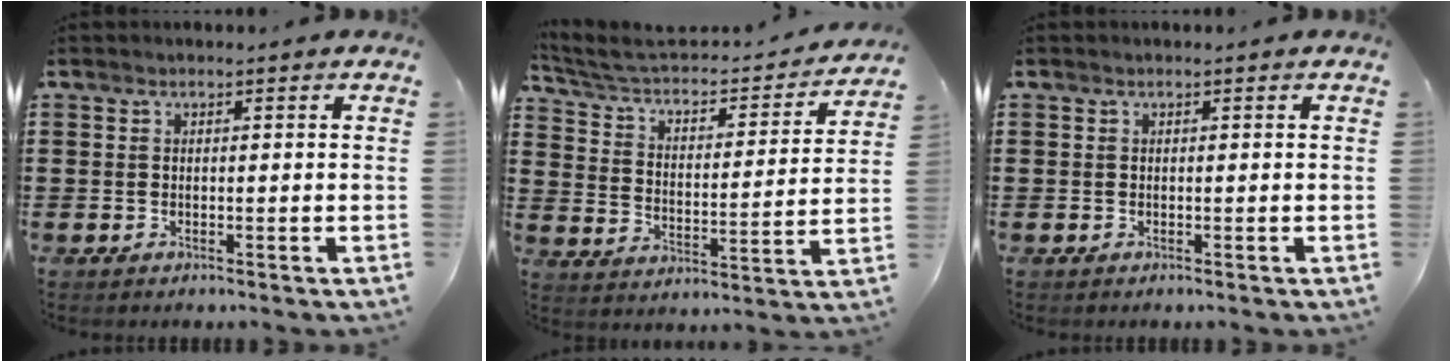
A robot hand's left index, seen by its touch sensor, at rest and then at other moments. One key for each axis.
{"total": 4.3, "fx": 3.6, "fy": 1.4, "fz": 1.9, "tx": -0.057, "ty": -0.031, "tz": 0.053}
{"total": 0.0}